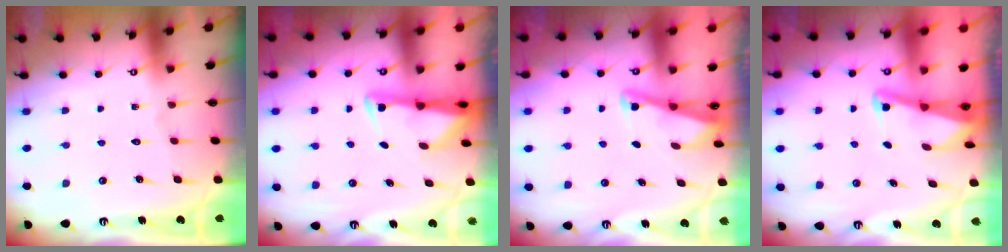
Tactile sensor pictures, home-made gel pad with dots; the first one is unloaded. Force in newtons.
{"total": 3.0, "press": 2.9, "slide": 0.5}
{"total": 2.9, "press": 2.9, "slide": 0.4}
{"total": 2.1, "press": 2.1, "slide": 0.3}